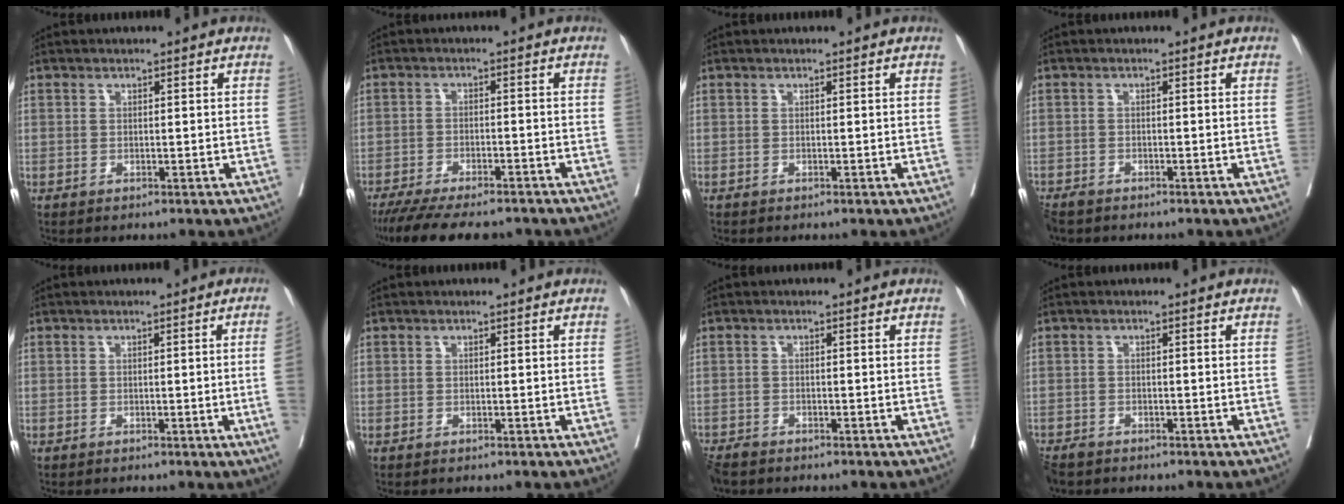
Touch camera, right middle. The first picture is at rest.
{"total": 14.2, "force": [-12.2, 3.2, 6.5], "torque": [-0.125, -0.020, -0.177]}
{"total": 0.0}
{"total": 3.5, "force": [-3.0, 1.4, 1.3], "torque": [-0.023, -0.007, -0.051]}
{"total": 3.0, "force": [-0.4, -1.1, 2.8], "torque": [-0.031, -0.005, -0.004]}
{"total": 0.0}
{"total": 3.7, "force": [-3.4, 1.1, 1.2], "torque": [-0.020, -0.010, -0.062]}
{"total": 4.1, "force": [-3.4, 1.7, 1.4], "torque": [-0.024, -0.007, -0.059]}